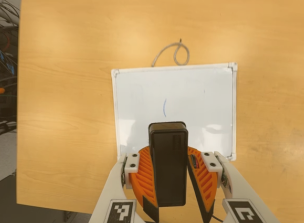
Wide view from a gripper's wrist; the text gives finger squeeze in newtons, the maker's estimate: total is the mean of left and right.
{"total": 8.8, "left": 9.3, "right": 8.2}